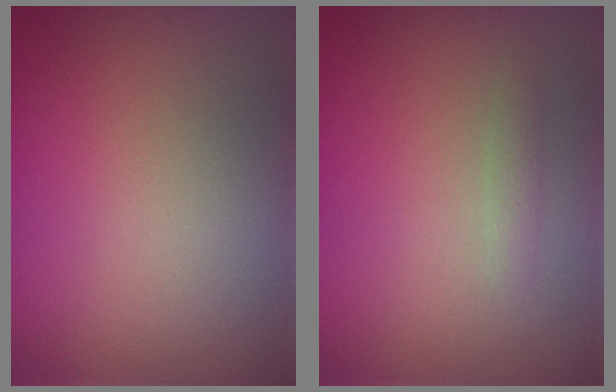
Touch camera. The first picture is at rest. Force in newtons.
{"total": 0.8, "press": 0.8, "slide": 0.0}